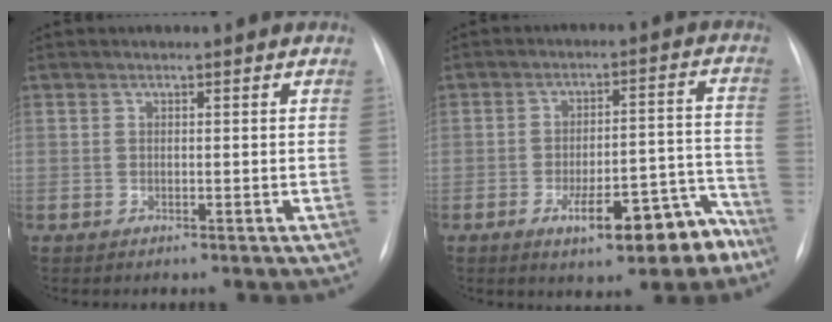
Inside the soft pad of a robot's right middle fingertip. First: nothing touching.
{"total": 11.2, "force": [-7.0, 3.3, 8.2], "torque": [-0.105, 0.024, -0.095]}